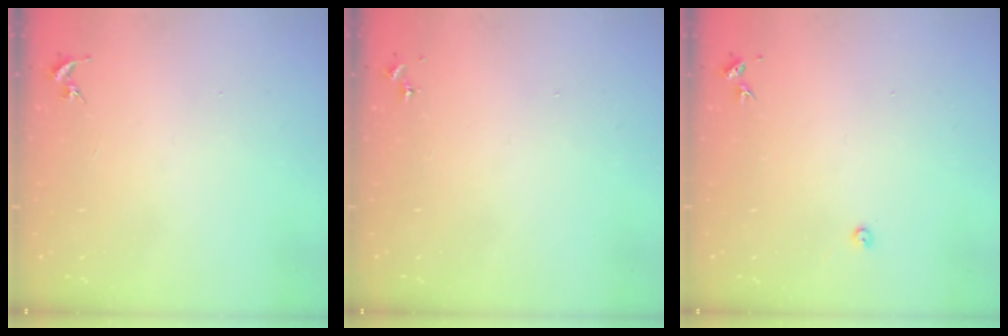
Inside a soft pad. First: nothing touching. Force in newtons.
{"total": 0.0}
{"total": 2.2, "press": 2.2, "slide": 0.3}